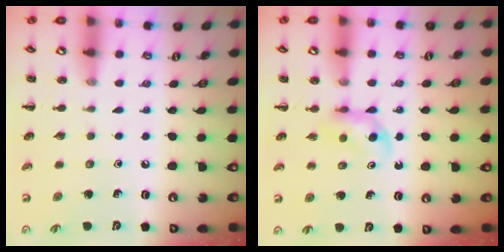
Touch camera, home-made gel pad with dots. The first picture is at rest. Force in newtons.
{"total": 4.3, "press": 4.0, "slide": 1.4}